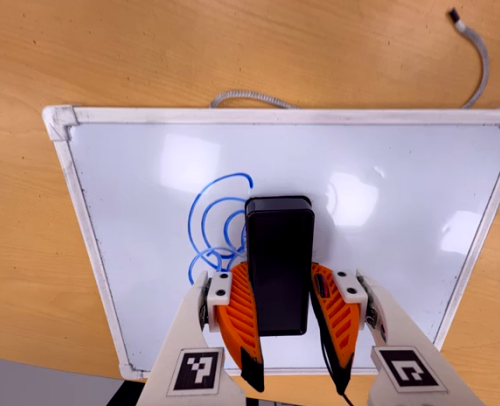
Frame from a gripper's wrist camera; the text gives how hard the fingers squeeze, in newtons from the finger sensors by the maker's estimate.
{"total": 11.5, "left": 11.2, "right": 11.7}